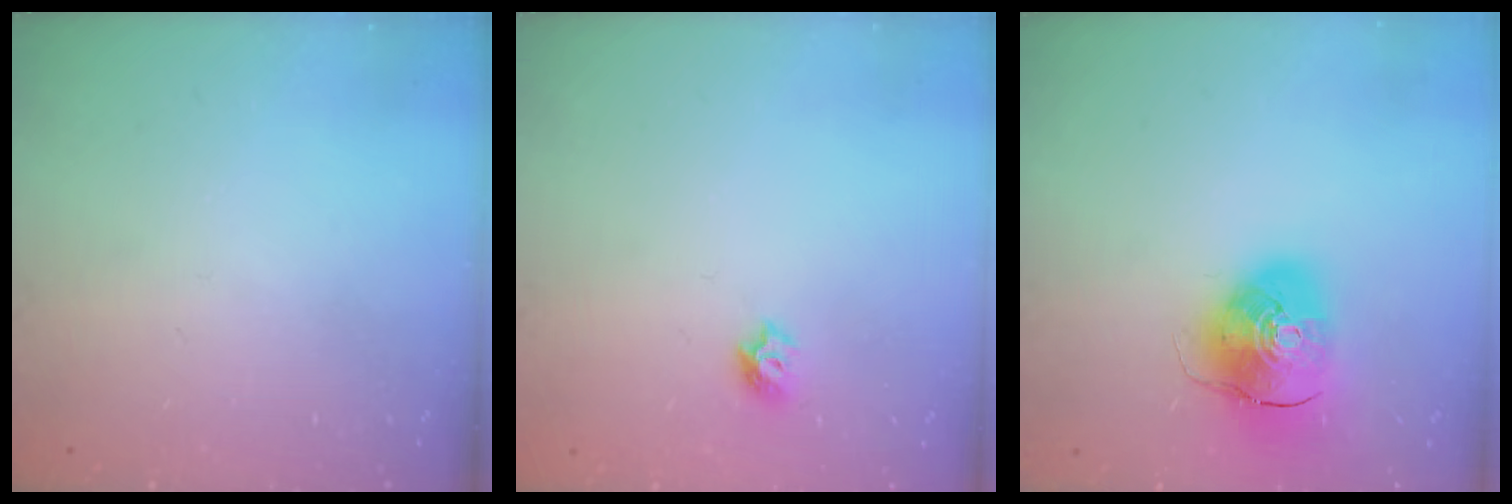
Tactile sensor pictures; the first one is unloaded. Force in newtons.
{"total": 5.1, "press": 5.1, "slide": 0.6}
{"total": 10.8, "press": 10.6, "slide": 1.9}